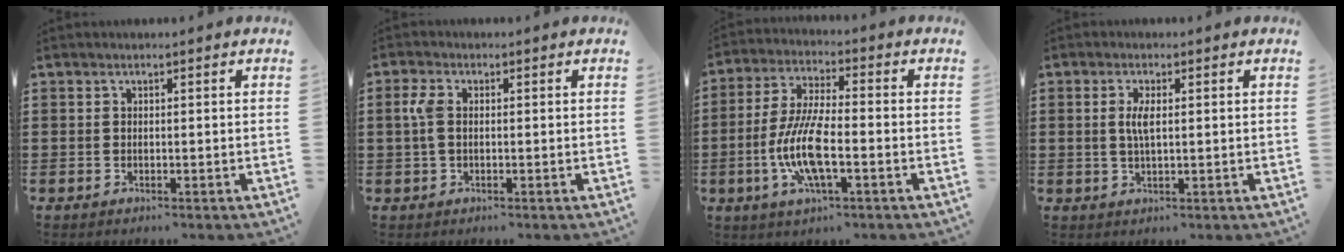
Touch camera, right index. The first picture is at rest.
{"total": 3.4, "force": [0.3, 1.9, 2.8], "torque": [-0.074, 0.003, -0.001]}
{"total": 9.9, "force": [-2.8, 3.0, 9.0], "torque": [-0.201, -0.015, -0.057]}
{"total": 3.0, "force": [0.5, 0.8, 2.9], "torque": [-0.057, 0.003, 0.006]}